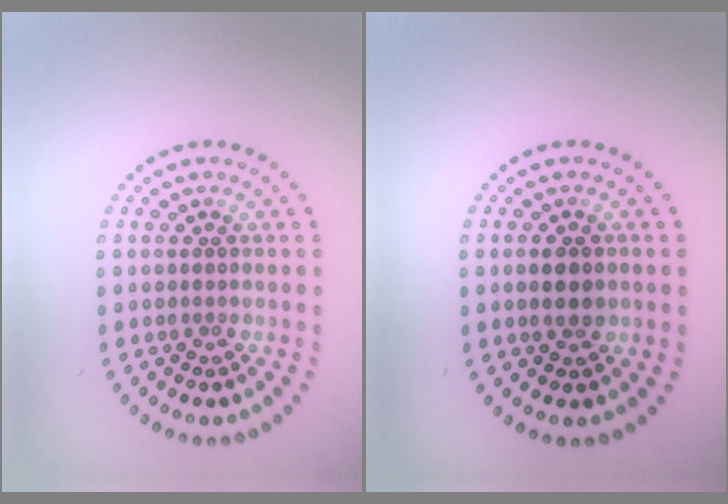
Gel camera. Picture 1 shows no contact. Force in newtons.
{"total": 2.3, "press": 2.3, "slide": 0.0}